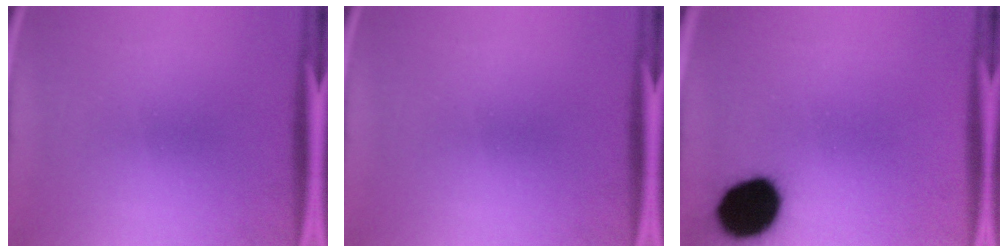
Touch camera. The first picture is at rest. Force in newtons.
{"total": 0.0}
{"total": 15.5}